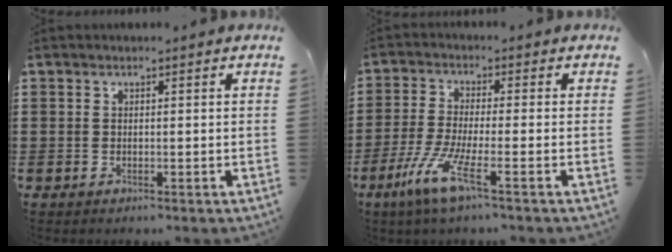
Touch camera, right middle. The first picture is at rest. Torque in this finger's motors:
{"motor_torque": [1.44, -0.05, 0.25, 0.11]}